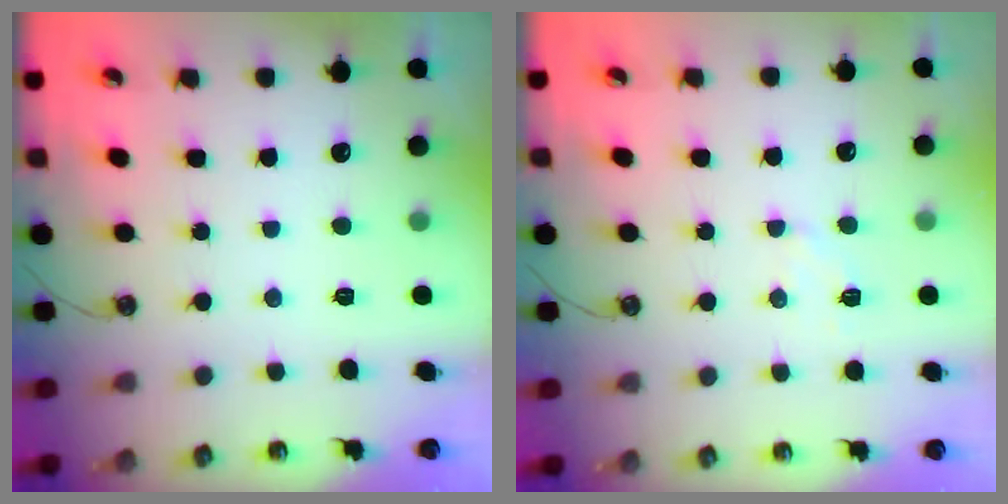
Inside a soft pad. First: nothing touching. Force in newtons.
{"total": 3.0, "press": 3.0, "slide": 0.5}